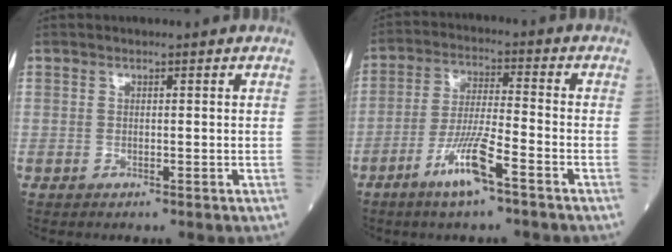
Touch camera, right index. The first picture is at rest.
{"total": 8.4, "force": [-4.8, 0.5, 6.9], "torque": [-0.141, -0.007, -0.091]}